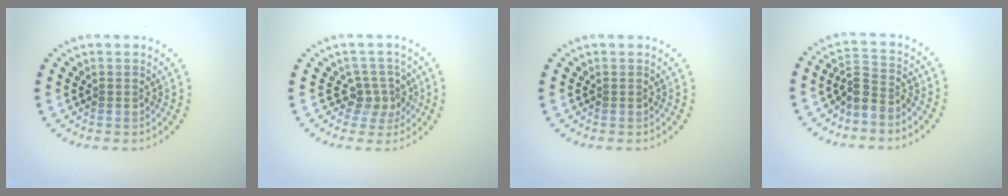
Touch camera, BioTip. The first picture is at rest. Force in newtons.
{"total": 2.7, "press": 1.9, "slide": 1.8}
{"total": 0.0}
{"total": 2.8, "press": 2.0, "slide": 1.9}